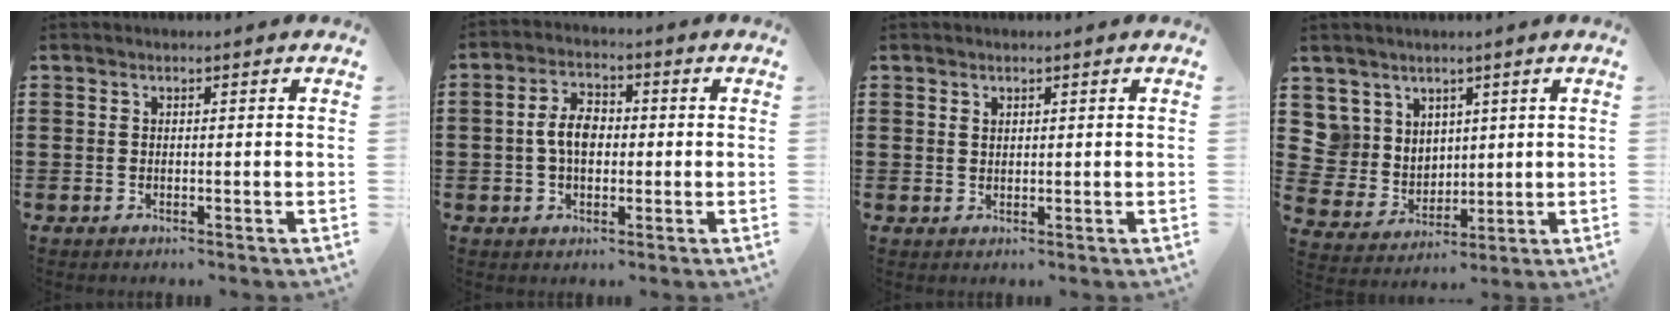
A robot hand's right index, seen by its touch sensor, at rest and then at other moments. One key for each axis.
{"total": 5.6, "fx": -0.1, "fy": 3.3, "fz": 4.5, "tx": -0.097, "ty": 0.010, "tz": -0.006}
{"total": 1.0, "fx": 0.7, "fy": 0.6, "fz": 0.3, "tx": -0.007, "ty": 0.002, "tz": 0.014}
{"total": 6.2, "fx": 3.2, "fy": 5.4, "fz": 0.0, "tx": -0.034, "ty": -0.006, "tz": 0.062}